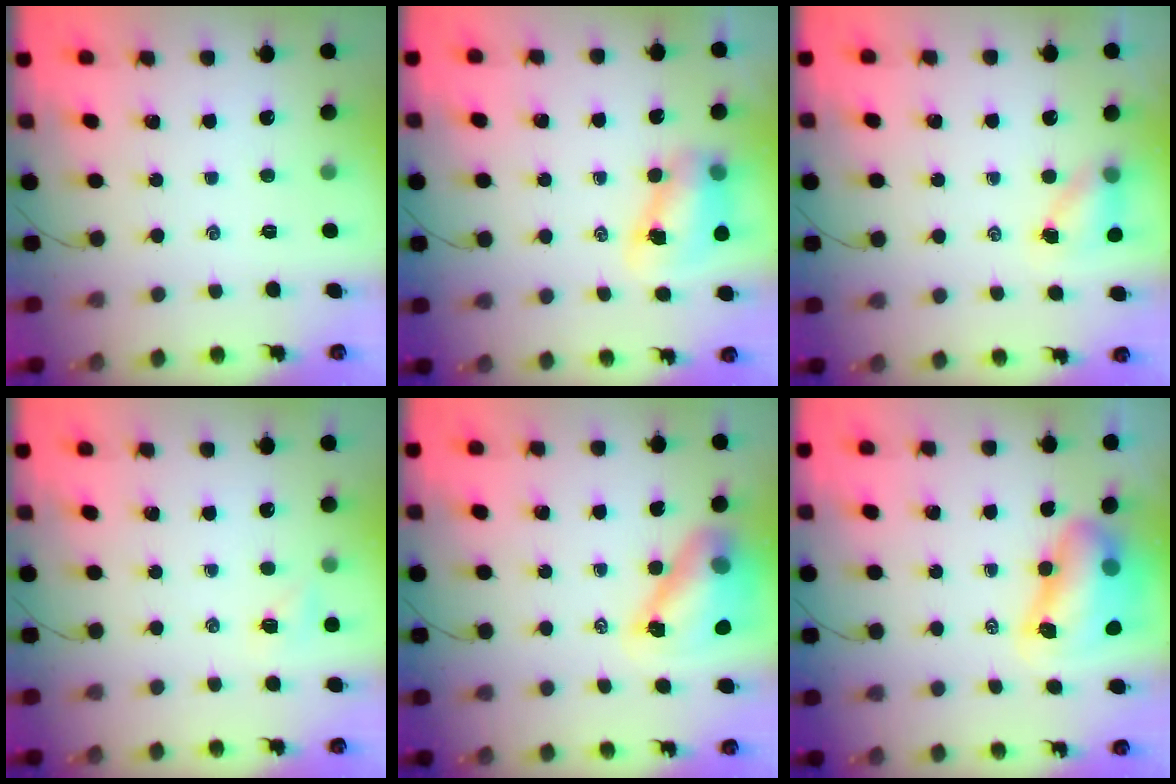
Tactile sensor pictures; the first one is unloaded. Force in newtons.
{"total": 7.4, "press": 7.3, "slide": 1.4}
{"total": 4.9, "press": 4.8, "slide": 0.8}
{"total": 4.0, "press": 3.8, "slide": 1.1}
{"total": 11.5, "press": 10.9, "slide": 3.5}
{"total": 10.4, "press": 10.0, "slide": 2.8}